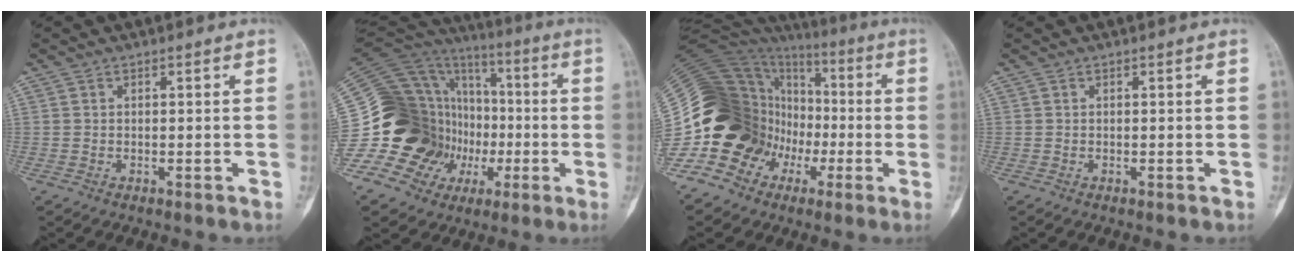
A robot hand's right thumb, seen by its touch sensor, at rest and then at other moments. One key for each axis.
{"total": 32.2, "fx": -6.2, "fy": 25.4, "fz": 18.8, "tx": -0.355, "ty": 0.094, "tz": -0.098}
{"total": 25.1, "fx": -6.5, "fy": 20.4, "fz": 13.1, "tx": -0.233, "ty": 0.092, "tz": -0.106}
{"total": 0.0}